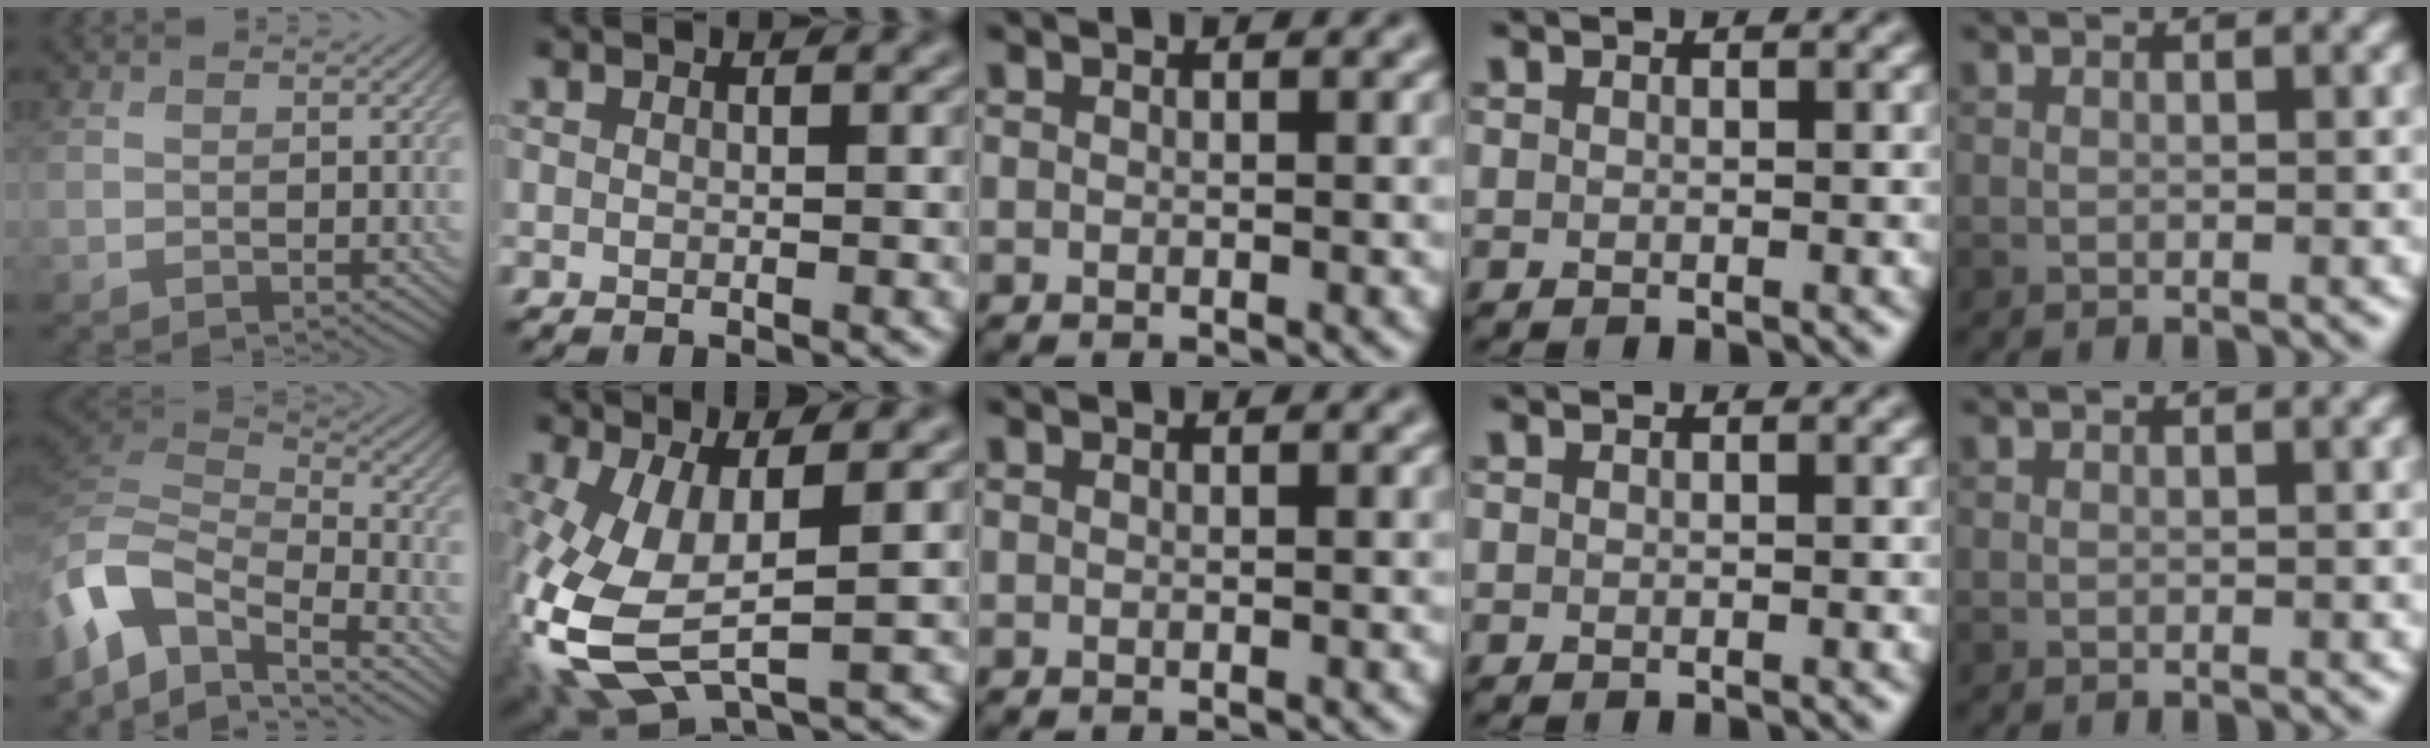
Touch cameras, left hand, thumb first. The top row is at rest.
{"thumb": {"total": 10.6, "force": [-6.1, 4.9, 7.1], "torque": [-0.169, -0.014, -0.129]}, "index": {"total": 10.1, "force": [-1.1, 4.9, 8.8], "torque": [-0.223, -0.019, -0.014]}}